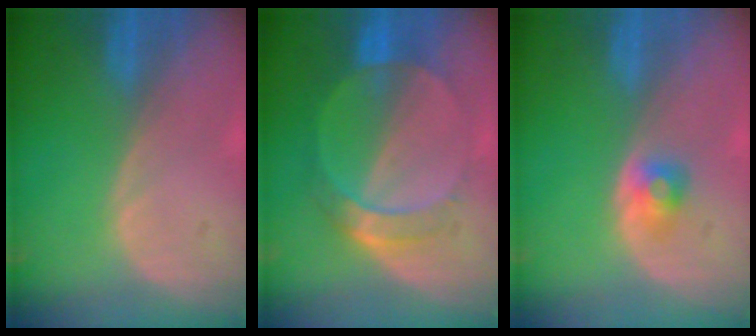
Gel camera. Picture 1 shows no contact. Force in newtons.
{"total": 7.1, "press": 6.3, "slide": 3.2}
{"total": 2.5, "press": 2.3, "slide": 0.9}